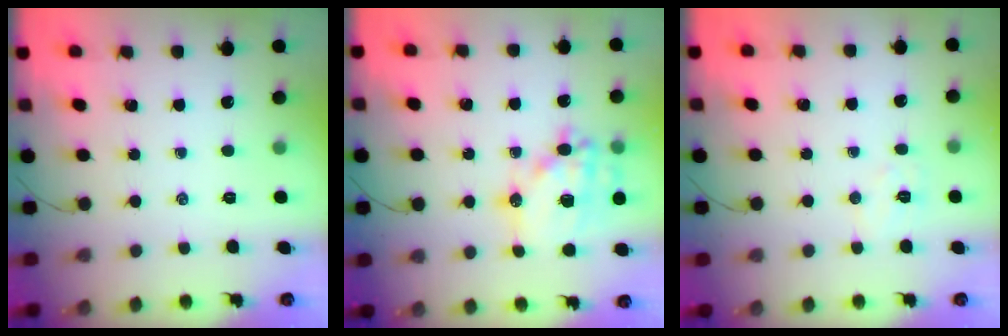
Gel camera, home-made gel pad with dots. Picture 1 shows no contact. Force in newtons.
{"total": 19.0, "press": 18.6, "slide": 3.7}
{"total": 4.9, "press": 4.7, "slide": 1.0}